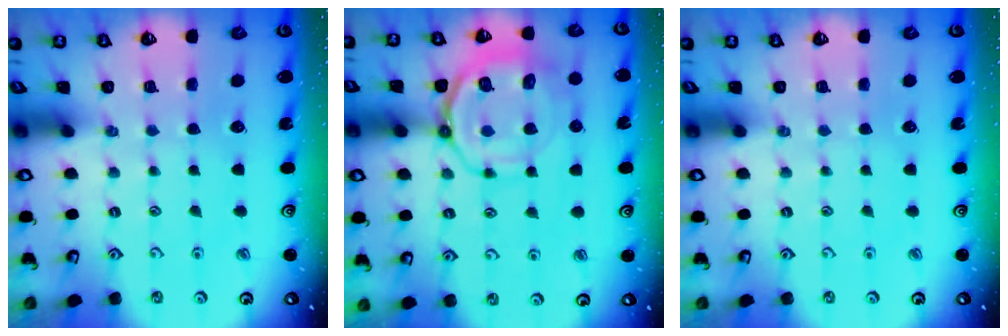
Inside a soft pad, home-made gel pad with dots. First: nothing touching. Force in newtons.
{"total": 11.7, "press": 11.6, "slide": 1.5}
{"total": 0.0}